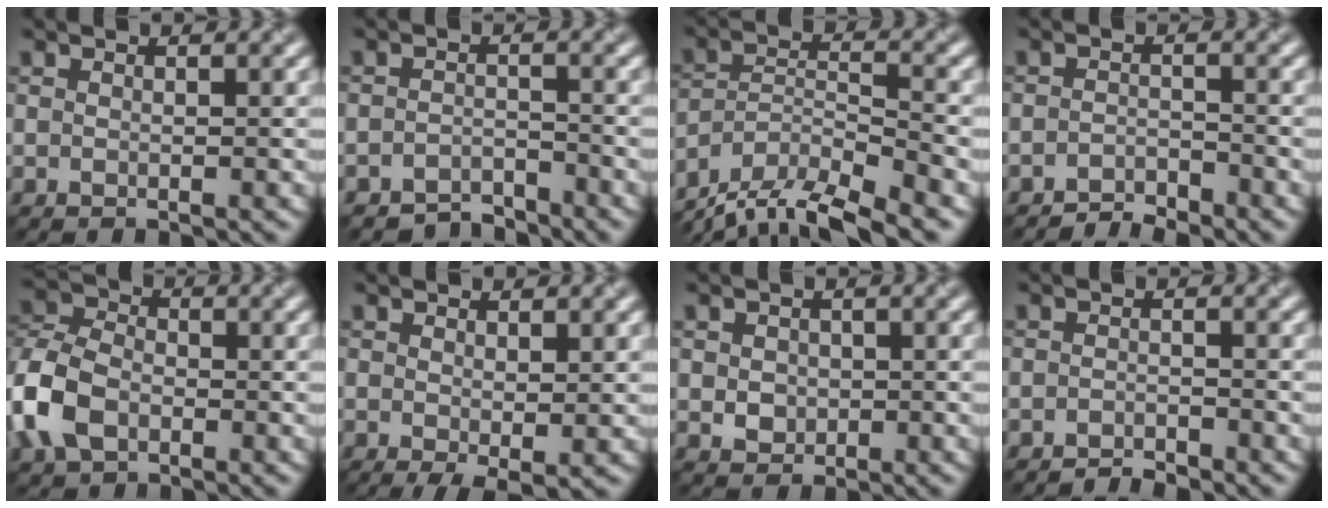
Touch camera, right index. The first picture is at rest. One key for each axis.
{"total": 2.8, "fx": -2.7, "fy": 0.8, "fz": 0.3, "tx": 0.003, "ty": 0.005, "tz": -0.052}
{"total": 10.1, "fx": -8.7, "fy": 2.4, "fz": 4.5, "tx": -0.073, "ty": -0.006, "tz": -0.148}
{"total": 1.9, "fx": -1.9, "fy": 0.3, "fz": 0.3, "tx": -0.001, "ty": 0.005, "tz": -0.039}
{"total": 7.4, "fx": -2.6, "fy": 5.1, "fz": 4.6, "tx": -0.111, "ty": 0.002, "tz": -0.069}
{"total": 1.9, "fx": -0.1, "fy": 0.7, "fz": 1.7, "tx": -0.027, "ty": -0.008, "tz": 0.003}
{"total": 2.0, "fx": 0.0, "fy": 1.7, "fz": 1.0, "tx": -0.014, "ty": -0.003, "tz": 0.001}
{"total": 1.5, "fx": -1.5, "fy": 0.2, "fz": 0.2, "tx": -0.001, "ty": 0.003, "tz": -0.029}